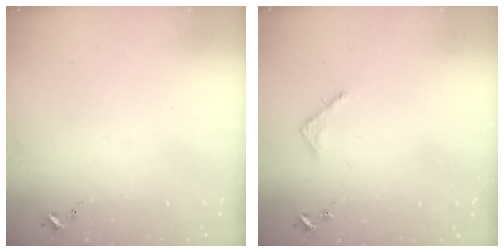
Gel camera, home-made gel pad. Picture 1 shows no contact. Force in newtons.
{"total": 2.5, "press": 2.5, "slide": 0.2}